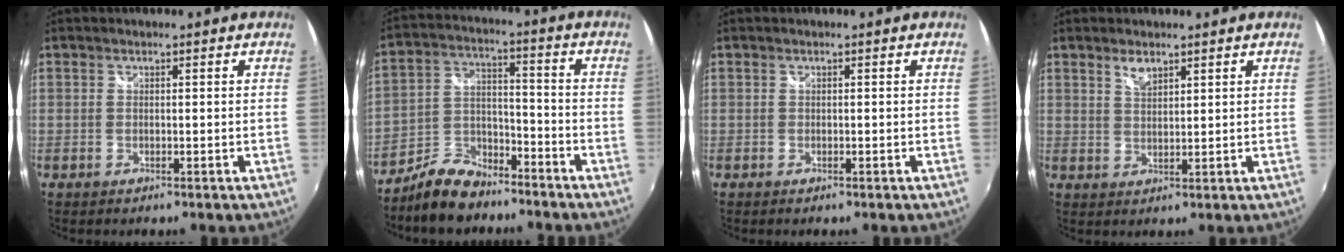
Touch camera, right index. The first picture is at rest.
{"total": 10.2, "force": [-7.9, 4.9, 4.2], "torque": [-0.099, 0.023, -0.140]}
{"total": 0.0}
{"total": 2.9, "force": [2.1, 1.2, 1.6], "torque": [-0.027, 0.000, 0.037]}